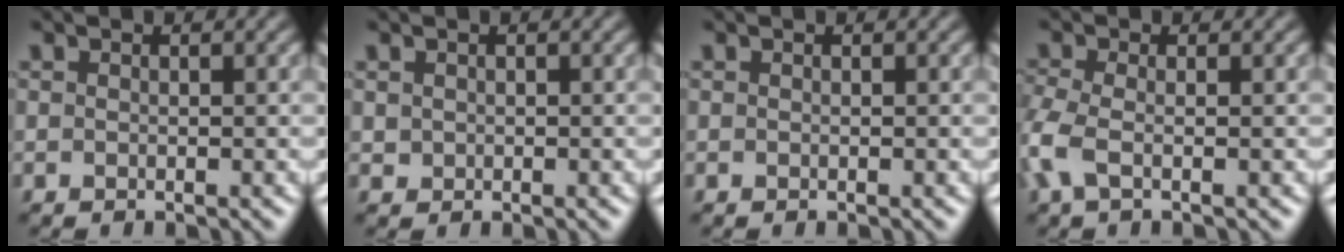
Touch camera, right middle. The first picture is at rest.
{"total": 0.7, "force": [0.2, 0.6, 0.2], "torque": [-0.001, -0.003, 0.007]}
{"total": 0.0}
{"total": 2.9, "force": [-0.9, 1.2, 2.4], "torque": [-0.070, -0.003, -0.029]}